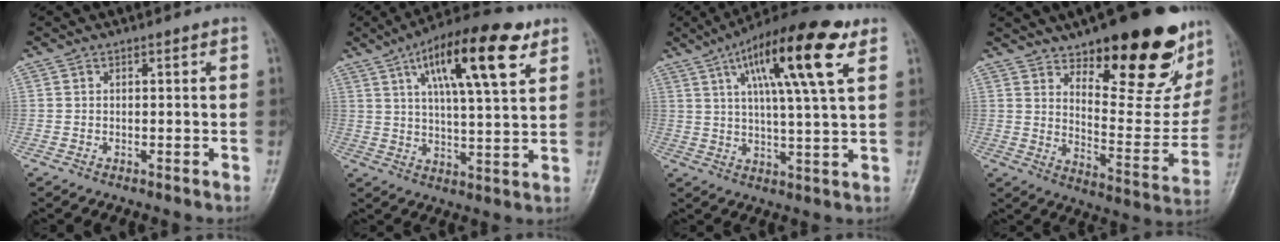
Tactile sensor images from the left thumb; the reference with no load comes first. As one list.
[{"total": 17.8, "force": [8.5, 5.2, 14.7], "torque": [-0.217, -0.017, 0.134]}, {"total": 17.9, "force": [8.0, 3.5, 15.7], "torque": [-0.245, -0.010, 0.126]}, {"total": 26.1, "force": [16.9, 9.7, 17.4], "torque": [-0.193, -0.095, 0.243]}]